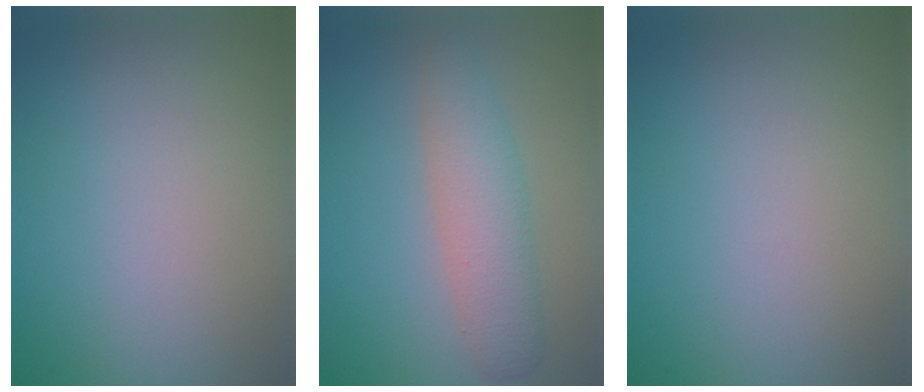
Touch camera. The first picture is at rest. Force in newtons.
{"total": 4.1, "press": 4.1, "slide": 0.0}
{"total": 0.0}